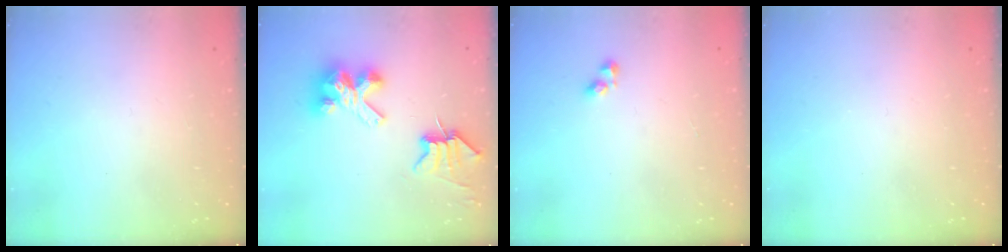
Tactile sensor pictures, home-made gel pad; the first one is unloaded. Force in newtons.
{"total": 9.8, "press": 9.8, "slide": 1.0}
{"total": 2.4, "press": 2.3, "slide": 0.6}
{"total": 0.0}